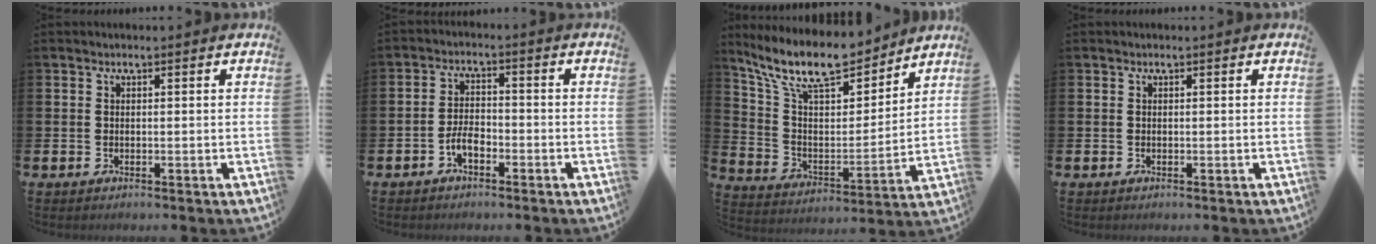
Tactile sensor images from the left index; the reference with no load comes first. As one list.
[{"total": 3.1, "force": [-1.8, 1.4, 2.1], "torque": [-0.045, 0.010, -0.033]}, {"total": 12.5, "force": [10.8, 3.6, 5.2], "torque": [-0.132, -0.065, 0.191]}, {"total": 0.0}]